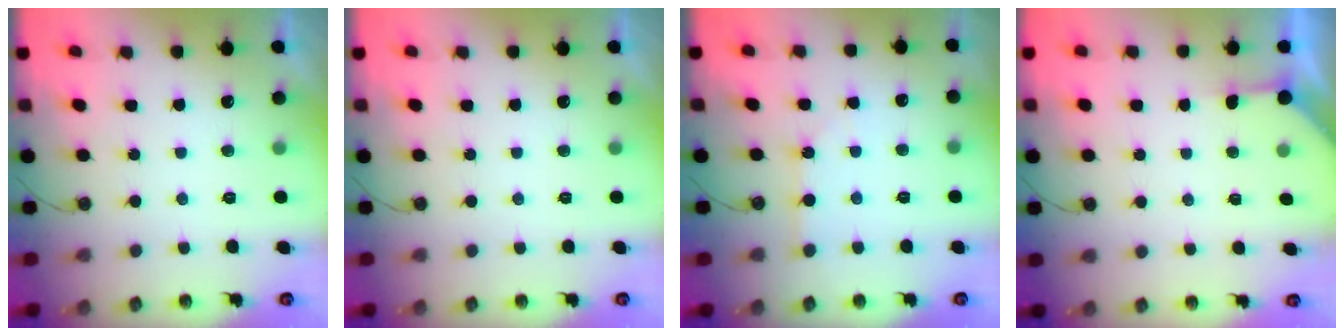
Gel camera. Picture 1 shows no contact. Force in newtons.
{"total": 0.0}
{"total": 1.2, "press": 1.2, "slide": 0.2}
{"total": 2.8, "press": 2.8, "slide": 0.4}